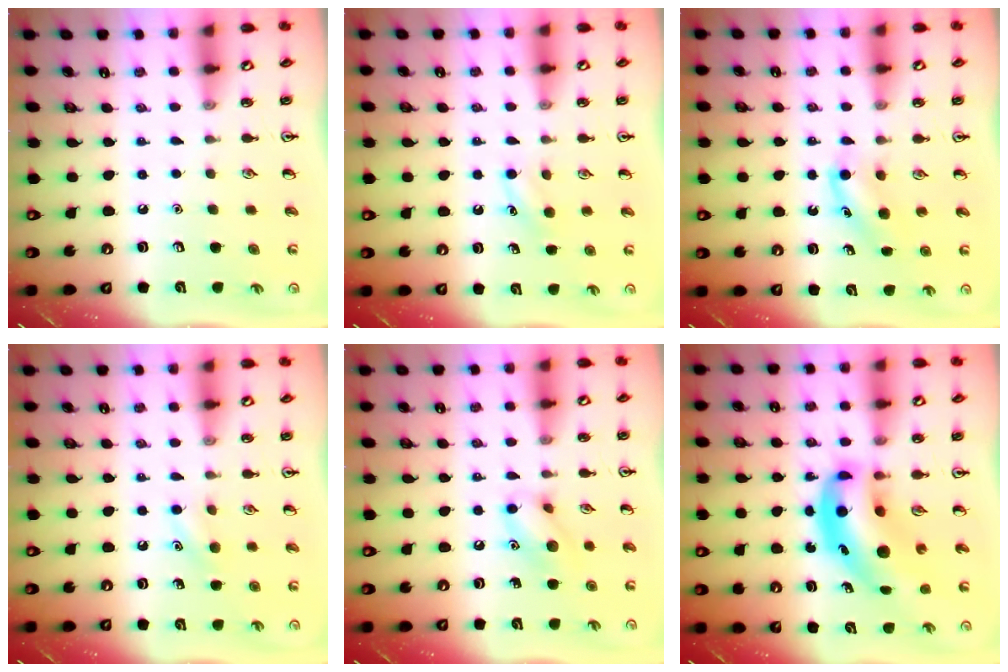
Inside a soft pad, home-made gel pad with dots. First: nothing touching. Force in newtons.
{"total": 4.4, "press": 4.2, "slide": 1.3}
{"total": 5.2, "press": 5.0, "slide": 1.4}
{"total": 6.8, "press": 6.4, "slide": 2.3}
{"total": 9.5, "press": 9.5, "slide": 0.8}
{"total": 13.3, "press": 12.8, "slide": 3.9}